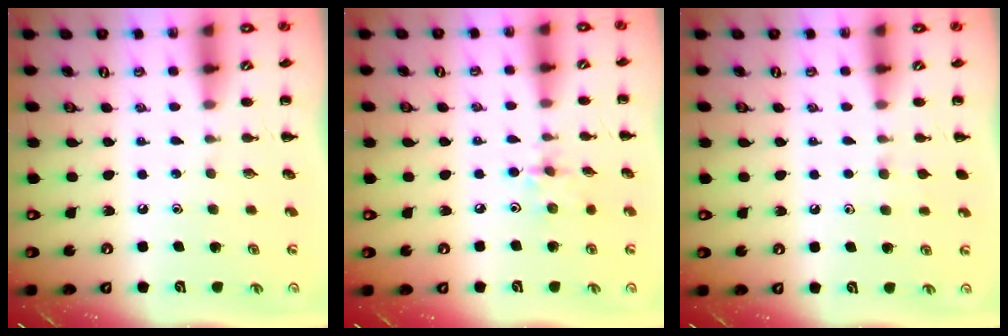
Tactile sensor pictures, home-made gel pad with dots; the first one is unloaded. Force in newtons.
{"total": 2.9, "press": 2.9, "slide": 0.5}
{"total": 4.6, "press": 4.2, "slide": 1.8}